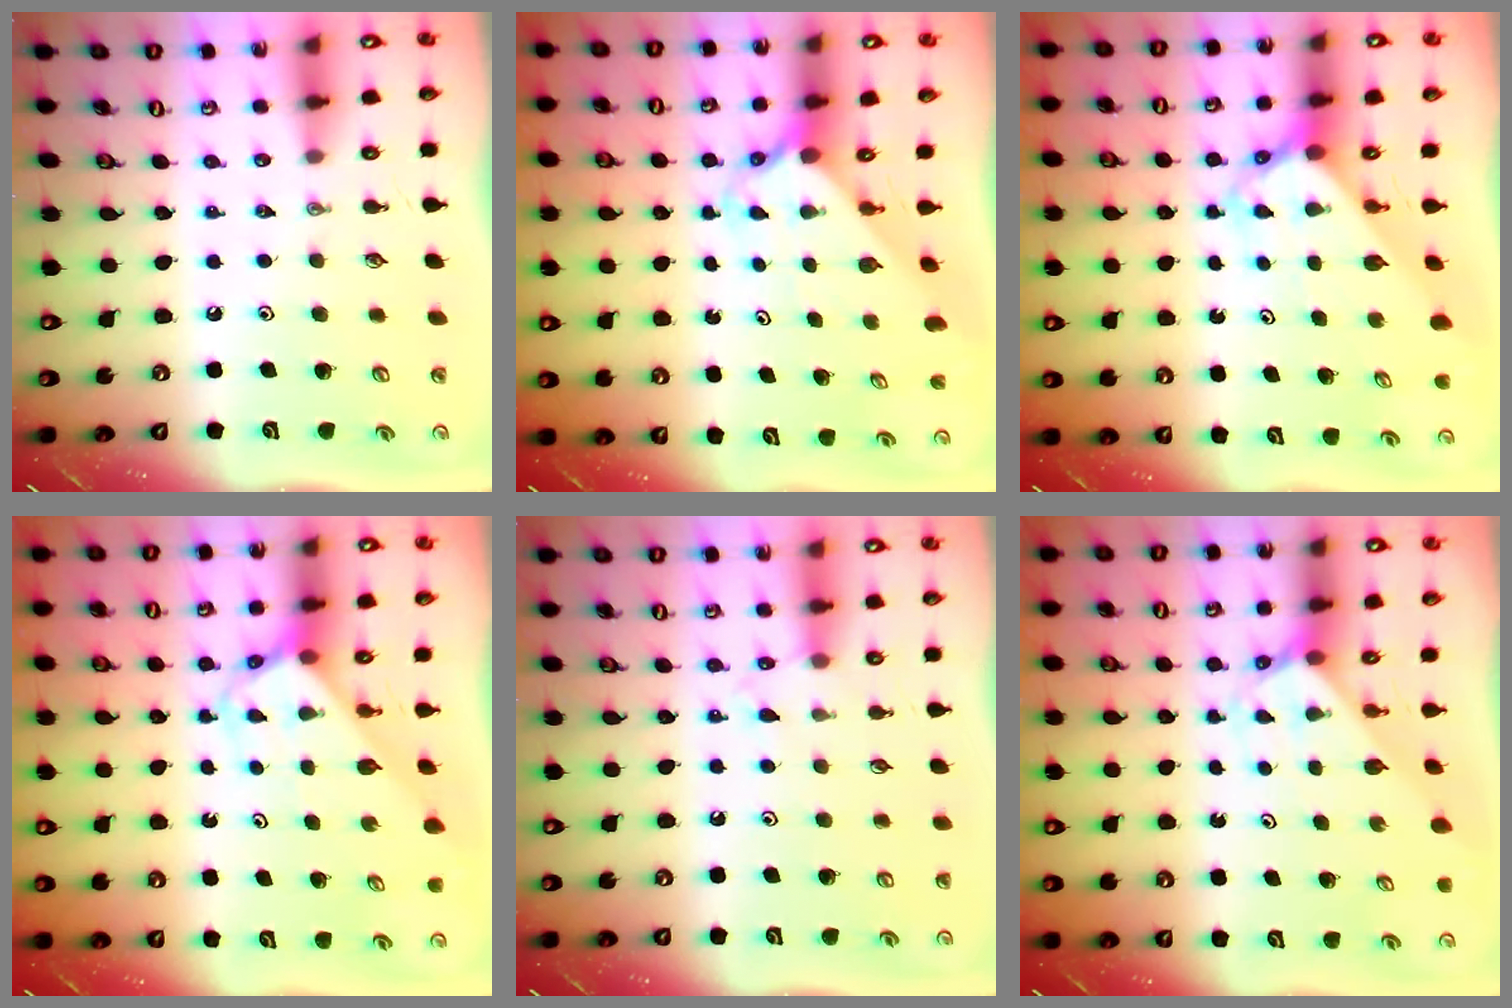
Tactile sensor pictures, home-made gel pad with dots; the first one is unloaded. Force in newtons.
{"total": 2.4, "press": 2.3, "slide": 0.2}
{"total": 2.8, "press": 2.8, "slide": 0.1}
{"total": 3.3, "press": 3.3, "slide": 0.1}
{"total": 5.5, "press": 5.5, "slide": 0.7}
{"total": 2.2, "press": 2.2, "slide": 0.1}